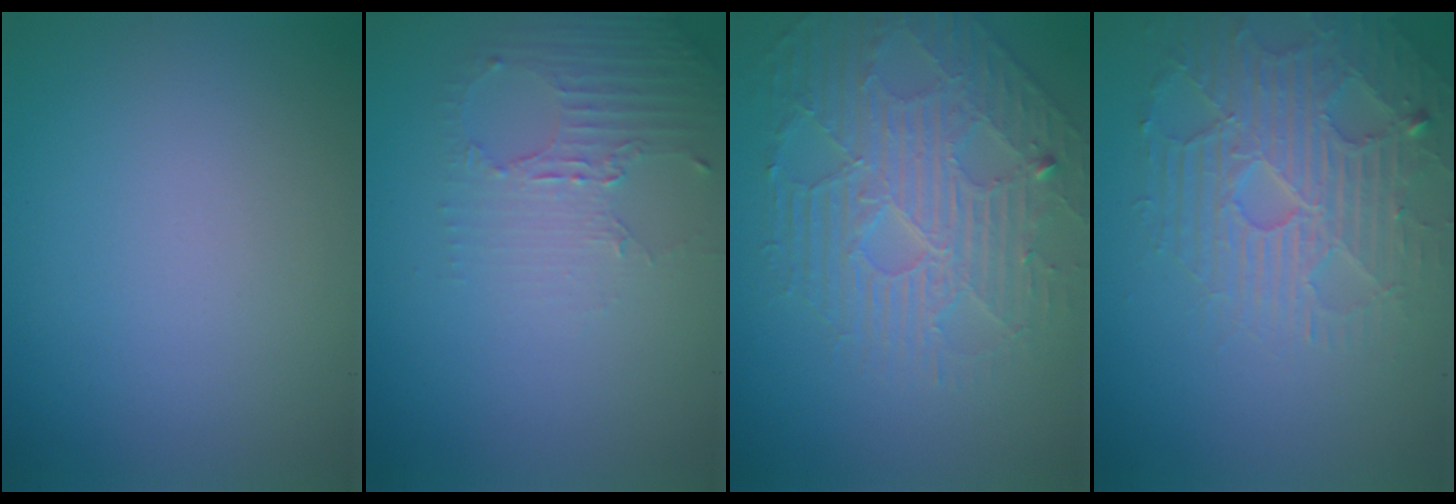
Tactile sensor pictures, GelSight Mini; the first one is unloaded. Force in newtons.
{"total": 2.6, "press": 2.0, "slide": 1.7}
{"total": 4.2, "press": 4.2, "slide": 0.3}
{"total": 4.6, "press": 4.3, "slide": 1.7}